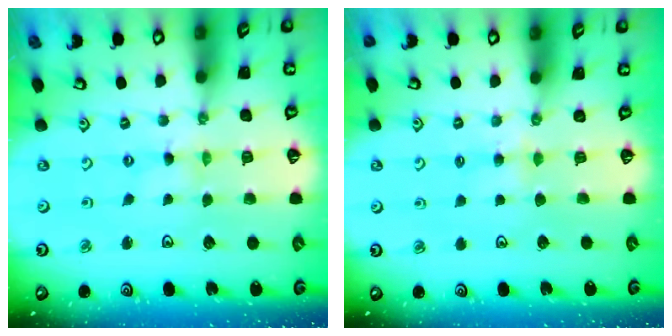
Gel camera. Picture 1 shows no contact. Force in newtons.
{"total": 4.4, "press": 4.3, "slide": 0.7}